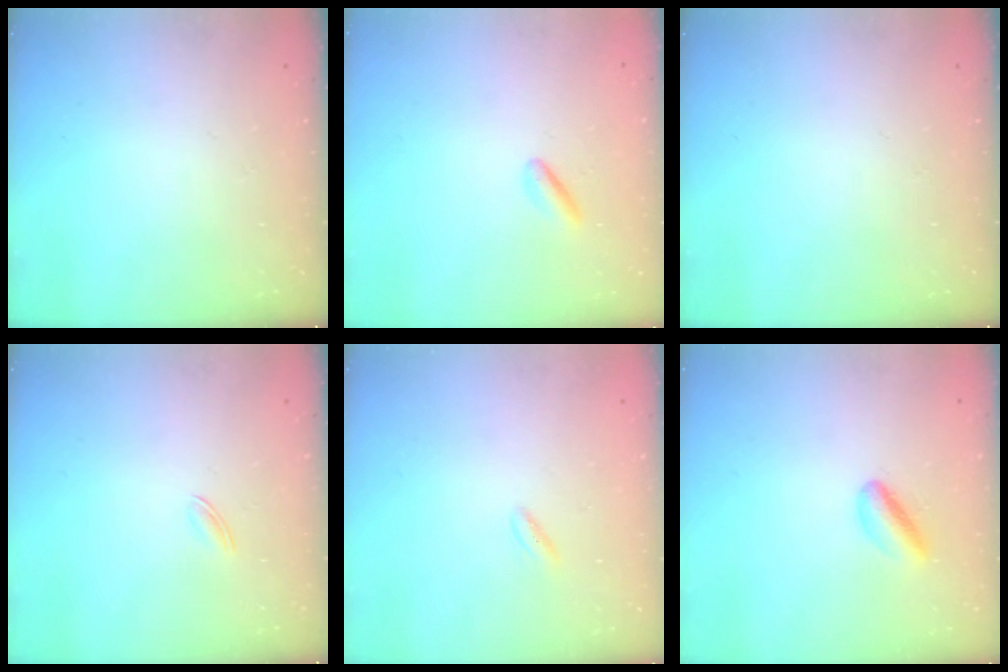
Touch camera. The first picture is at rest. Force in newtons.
{"total": 0.8, "press": 0.5, "slide": 0.6}
{"total": 0.0}
{"total": 1.6, "press": 1.5, "slide": 0.5}
{"total": 1.9, "press": 1.7, "slide": 0.8}
{"total": 5.1, "press": 4.9, "slide": 1.6}